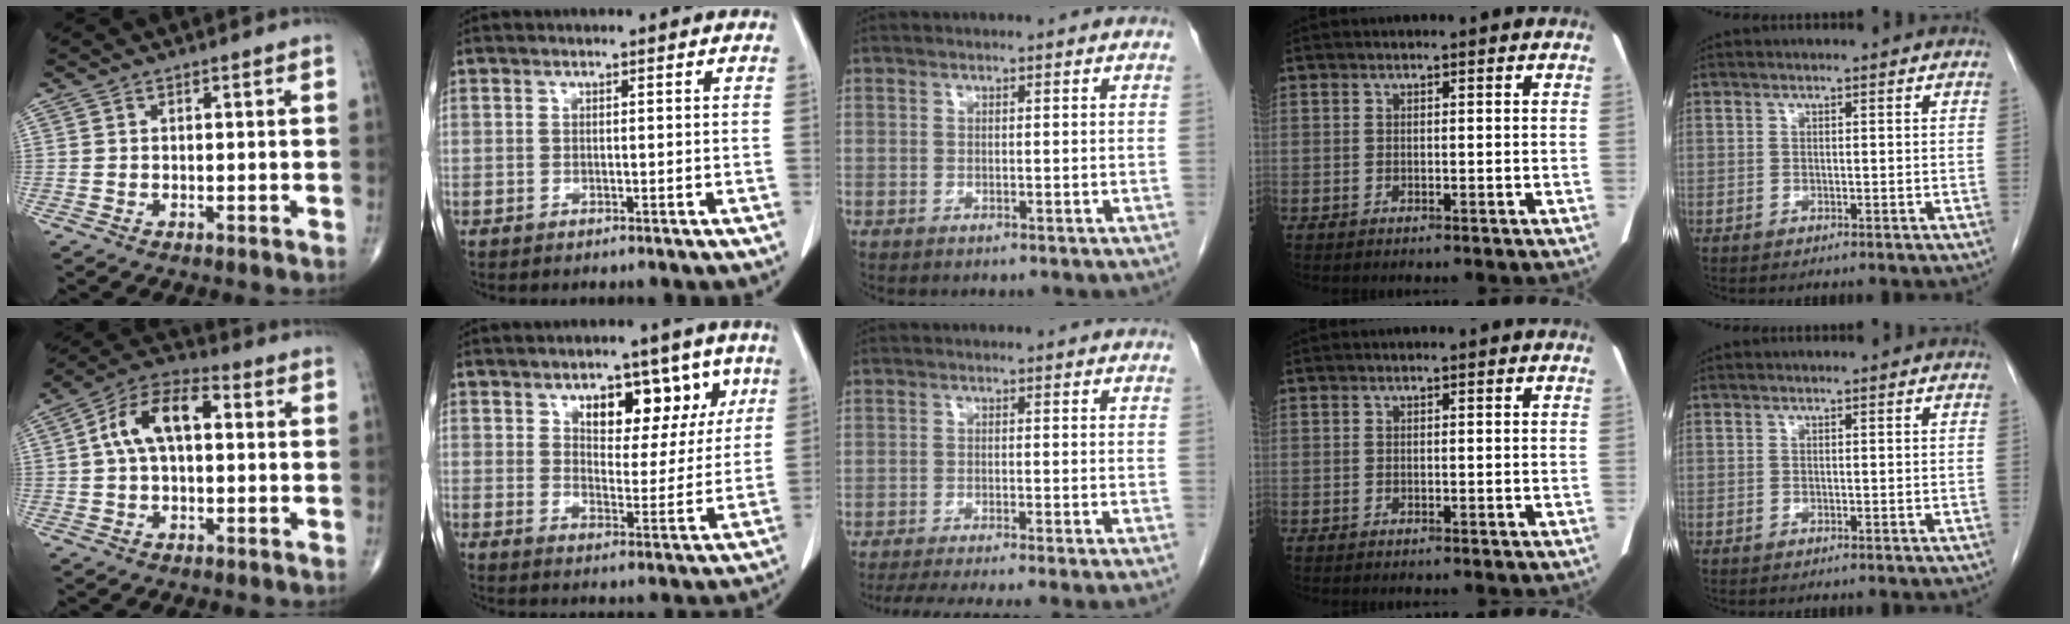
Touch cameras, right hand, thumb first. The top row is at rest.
{"thumb": {"total": 11.5, "force": [1.6, 6.3, 9.5], "torque": [-0.172, 0.036, 0.017]}, "index": {"total": 10.2, "force": [5.0, 5.4, 7.0], "torque": [-0.086, 0.014, 0.077]}, "middle": {"total": 13.4, "force": [-11.8, -1.2, 6.4], "torque": [-0.078, -0.032, -0.169]}}